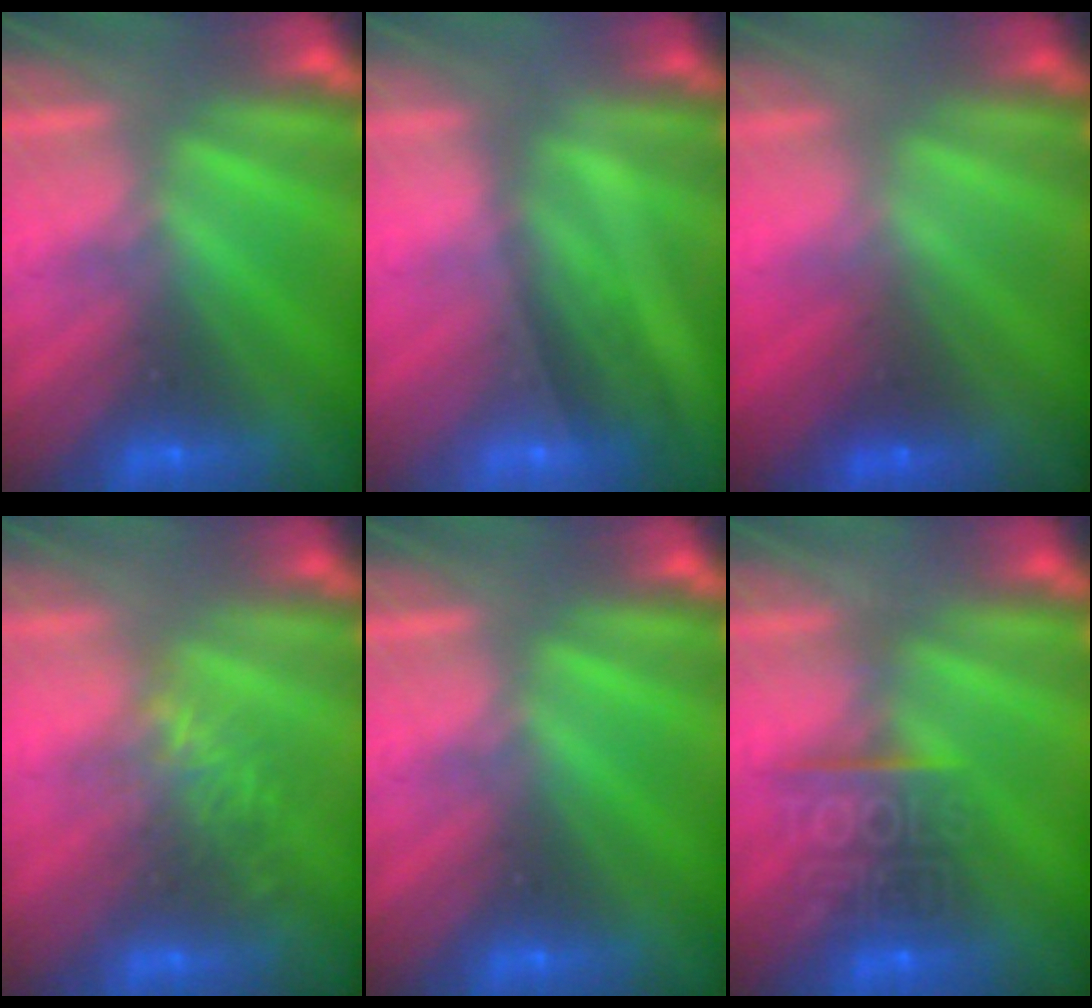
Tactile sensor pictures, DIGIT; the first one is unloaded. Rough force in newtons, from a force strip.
{"total": 1.9}
{"total": 1.6}
{"total": 3.7}
{"total": 0.0}
{"total": 8.5}